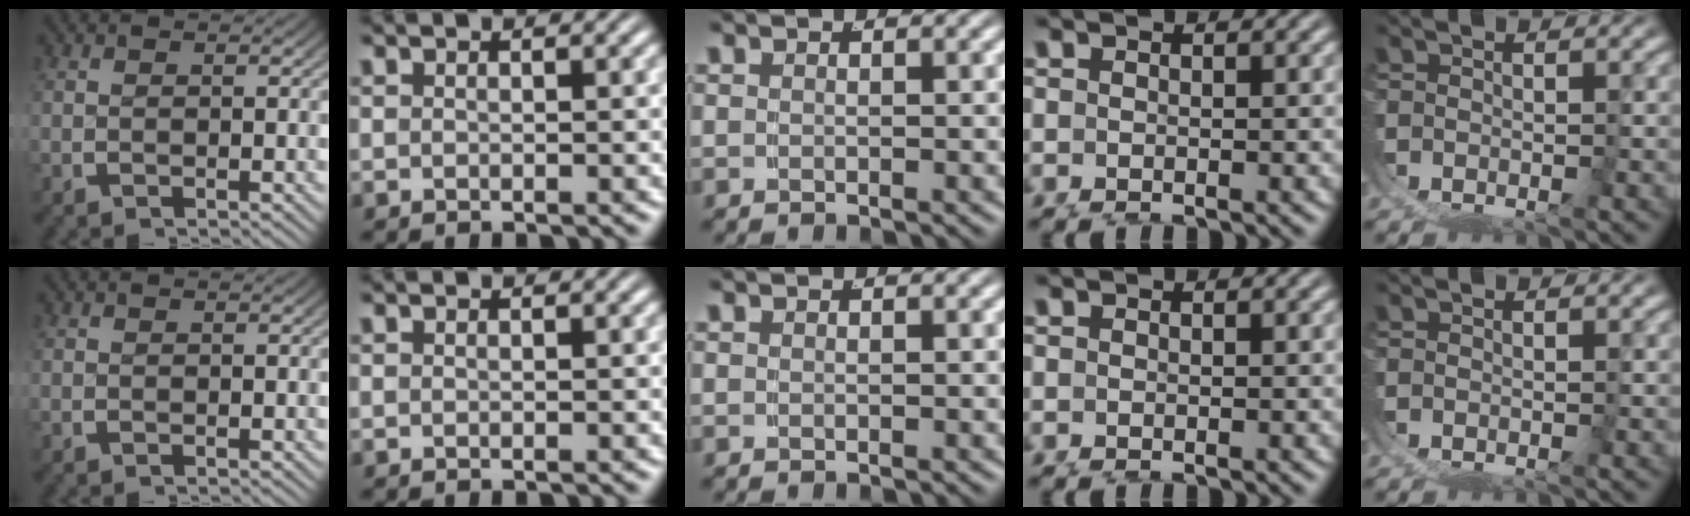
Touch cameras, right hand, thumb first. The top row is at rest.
{}